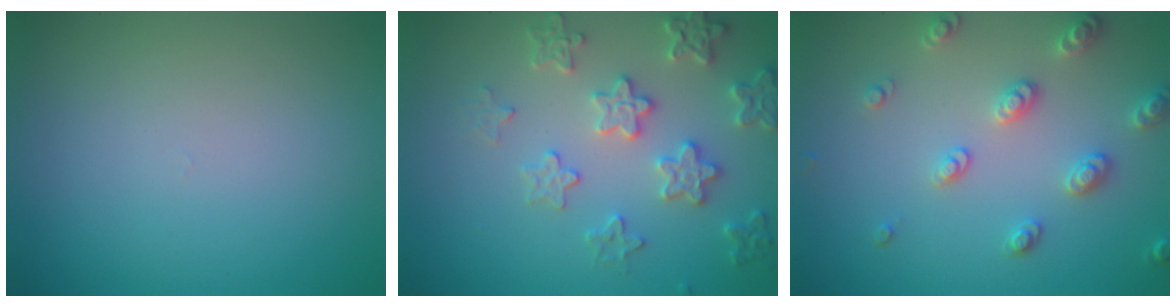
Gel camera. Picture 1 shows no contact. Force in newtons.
{"total": 3.8, "press": 3.7, "slide": 0.7}
{"total": 2.9, "press": 2.9, "slide": 0.5}